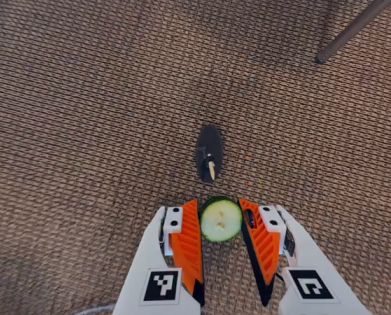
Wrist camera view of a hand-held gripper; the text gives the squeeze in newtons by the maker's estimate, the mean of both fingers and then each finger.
{"total": 9.5, "left": 9.3, "right": 9.7}